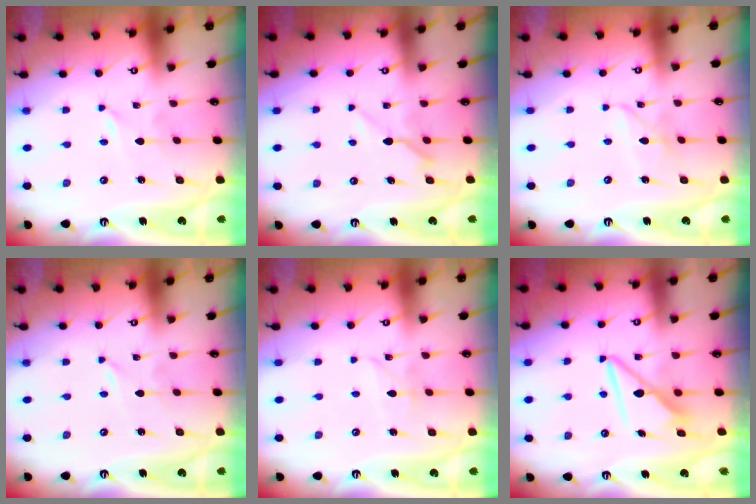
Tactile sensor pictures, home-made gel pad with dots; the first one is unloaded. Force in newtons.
{"total": 5.3, "press": 5.2, "slide": 0.9}
{"total": 5.0, "press": 5.0, "slide": 0.3}
{"total": 0.0}
{"total": 2.6, "press": 2.6, "slide": 0.3}
{"total": 10.2, "press": 10.2, "slide": 0.6}